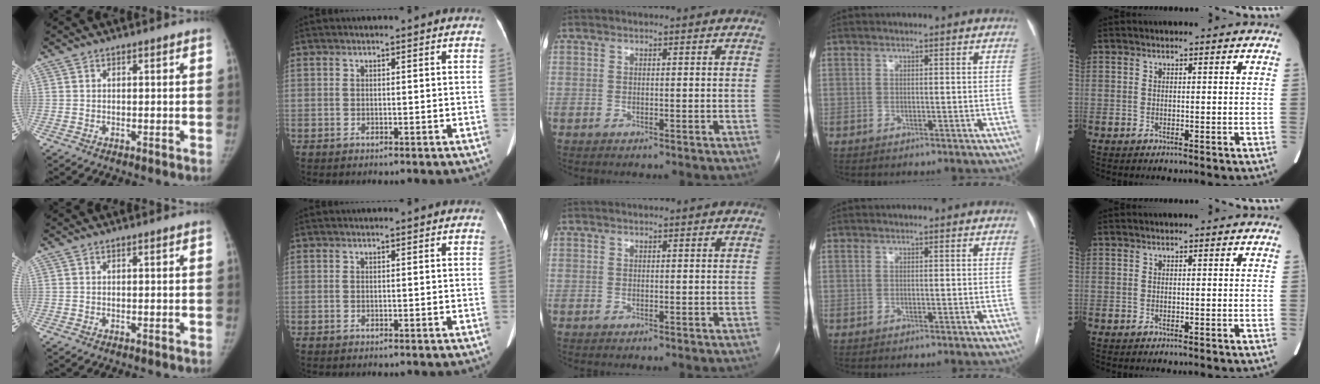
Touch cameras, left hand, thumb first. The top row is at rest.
{}